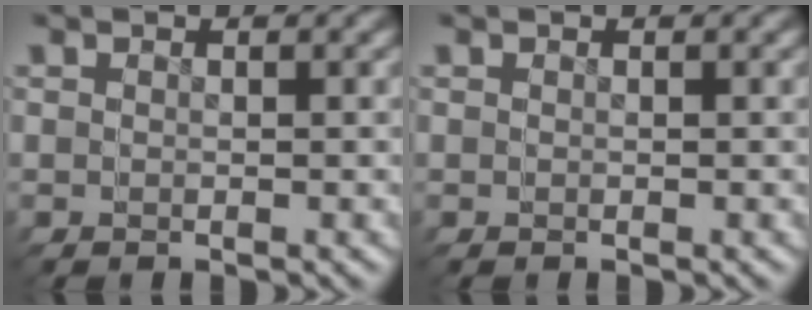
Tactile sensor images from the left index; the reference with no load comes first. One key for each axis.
{"total": 0.0}